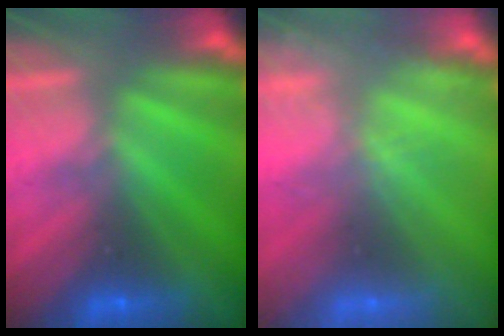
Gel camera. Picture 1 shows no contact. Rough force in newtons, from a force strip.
{"total": 1.7}